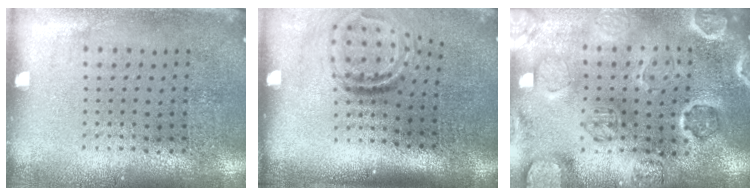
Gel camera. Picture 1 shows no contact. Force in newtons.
{"total": 1.8, "press": 1.0, "slide": 1.5}
{"total": 2.5, "press": 2.5, "slide": 0.4}